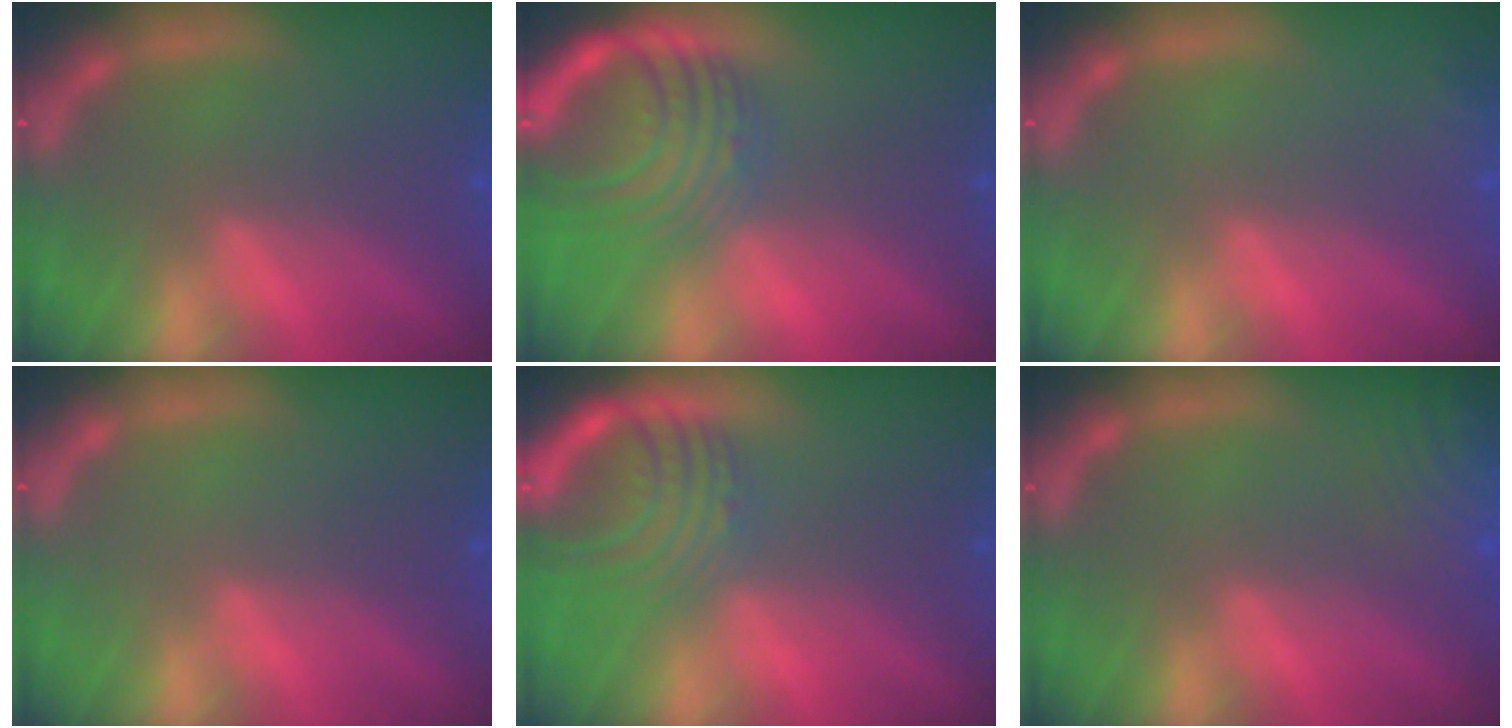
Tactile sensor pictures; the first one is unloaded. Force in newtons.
{"total": 9.5}
{"total": 0.9}
{"total": 0.0}
{"total": 7.1}
{"total": 9.0}